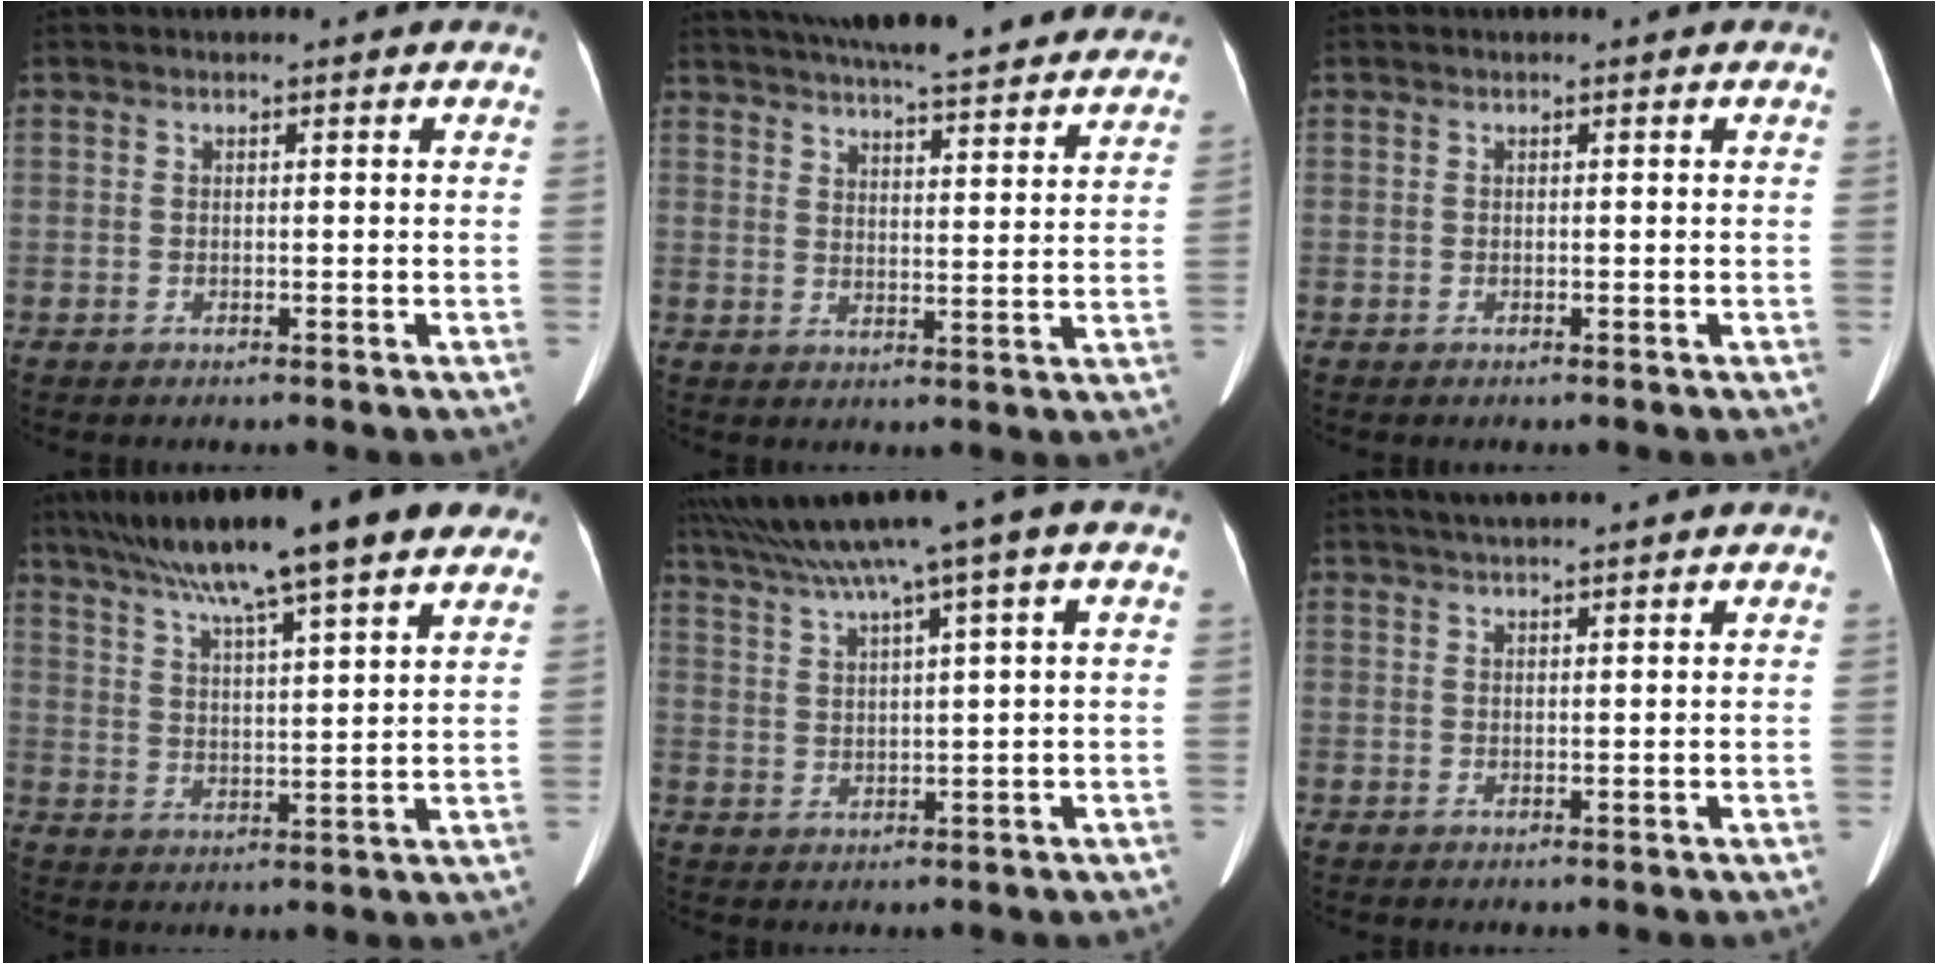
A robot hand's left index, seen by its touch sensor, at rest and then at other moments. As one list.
[{"total": 26.0, "force": [22.9, 4.1, 11.5], "torque": [-0.186, 0.009, 0.291]}, {"total": 0.0}, {"total": 18.3, "force": [13.6, 1.4, 12.1], "torque": [-0.199, 0.039, 0.203]}, {"total": 9.4, "force": [6.5, -1.5, 6.6], "torque": [-0.113, 0.036, 0.108]}, {"total": 4.3, "force": [3.7, -0.4, 2.2], "torque": [-0.031, 0.027, 0.063]}]